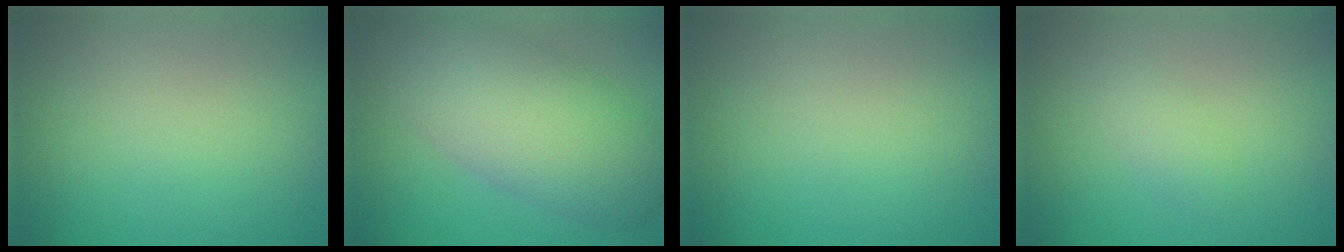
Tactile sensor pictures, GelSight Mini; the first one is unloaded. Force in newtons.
{"total": 8.6, "press": 8.6, "slide": 0.6}
{"total": 0.0}
{"total": 2.5, "press": 2.4, "slide": 0.3}